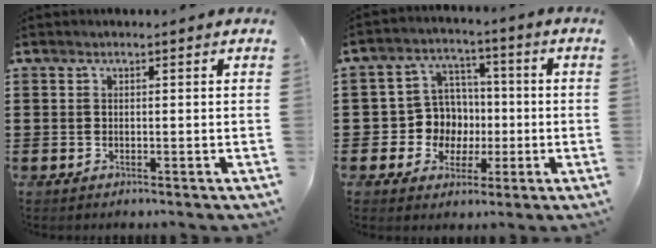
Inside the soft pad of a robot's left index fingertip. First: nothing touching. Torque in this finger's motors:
{"motor_torque": [0.21, 0.19, -0.01, 0.00]}